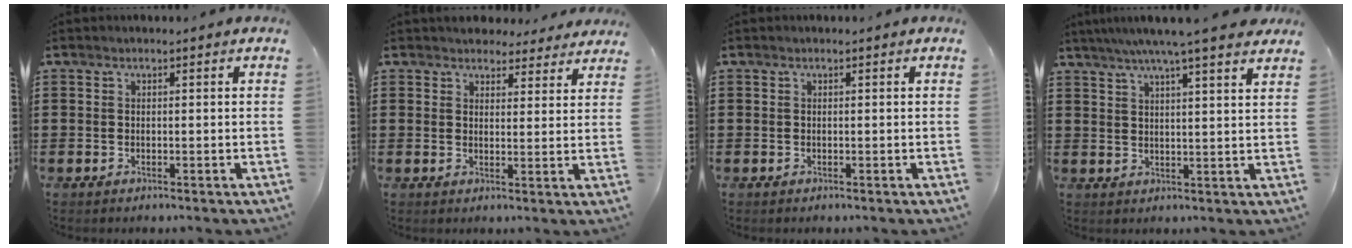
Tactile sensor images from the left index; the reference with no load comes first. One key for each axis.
{"total": 4.0, "fx": 3.8, "fy": 1.3, "fz": 0.5, "tx": -0.014, "ty": -0.011, "tz": 0.070}
{"total": 0.0}
{"total": 5.9, "fx": 4.8, "fy": -0.4, "fz": 3.4, "tx": -0.081, "ty": -0.014, "tz": 0.081}